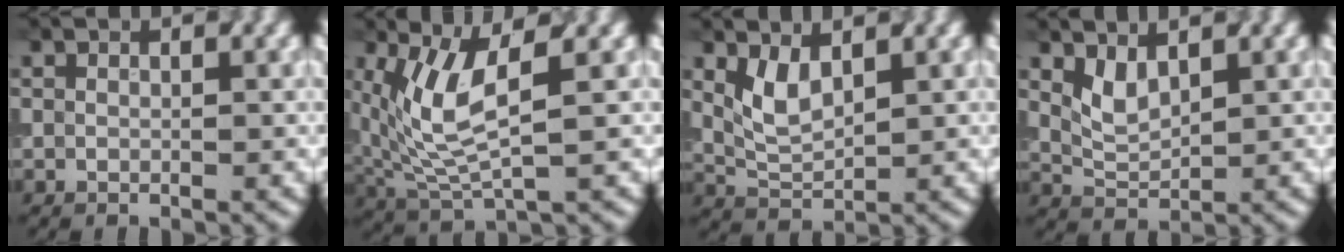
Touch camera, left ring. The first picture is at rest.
{"total": 6.7, "force": [1.5, 2.4, 6.1], "torque": [-0.146, -0.003, 0.041]}
{"total": 2.9, "force": [1.2, 1.4, 2.2], "torque": [-0.051, 0.001, 0.035]}
{"total": 2.1, "force": [1.1, 1.1, 1.4], "torque": [-0.033, -0.002, 0.035]}